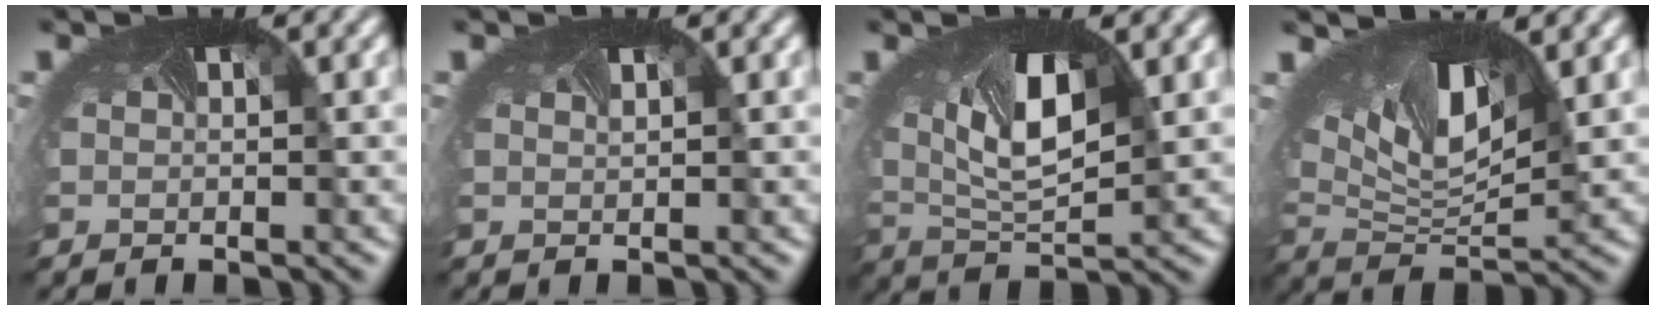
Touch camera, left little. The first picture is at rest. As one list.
[{"total": 0.0}, {"total": 7.1, "force": [1.5, 3.6, 6.0], "torque": [-0.123, -0.014, 0.024]}, {"total": 10.4, "force": [4.1, 4.7, 8.4], "torque": [-0.168, -0.003, 0.070]}]